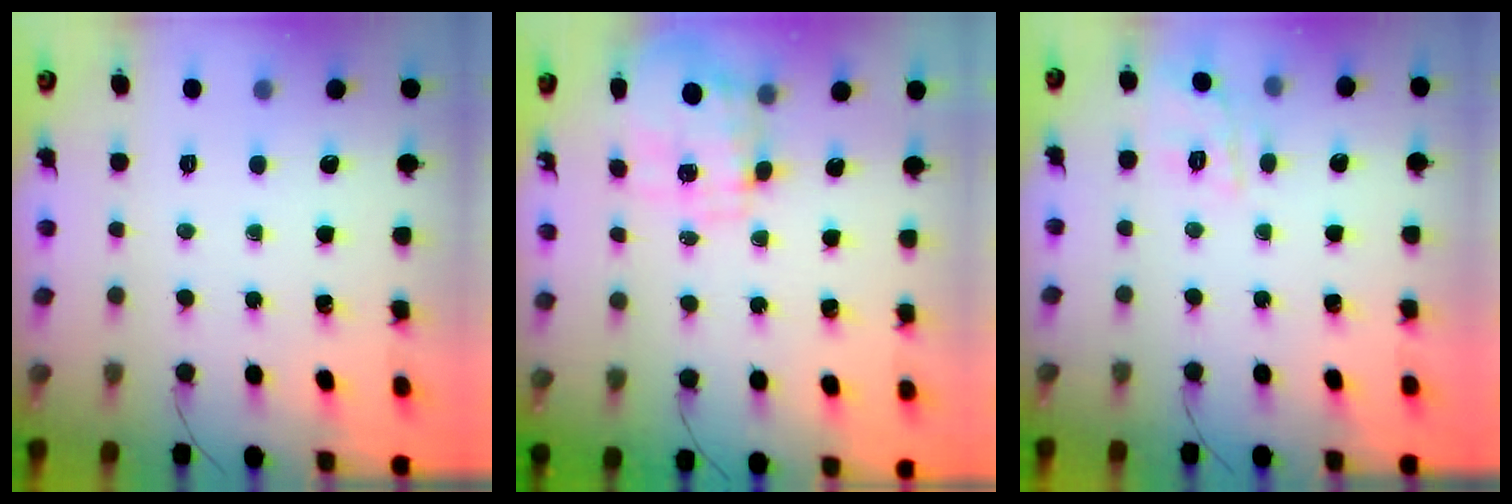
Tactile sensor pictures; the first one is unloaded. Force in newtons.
{"total": 3.4, "press": 3.2, "slide": 1.1}
{"total": 10.1, "press": 10.0, "slide": 1.3}